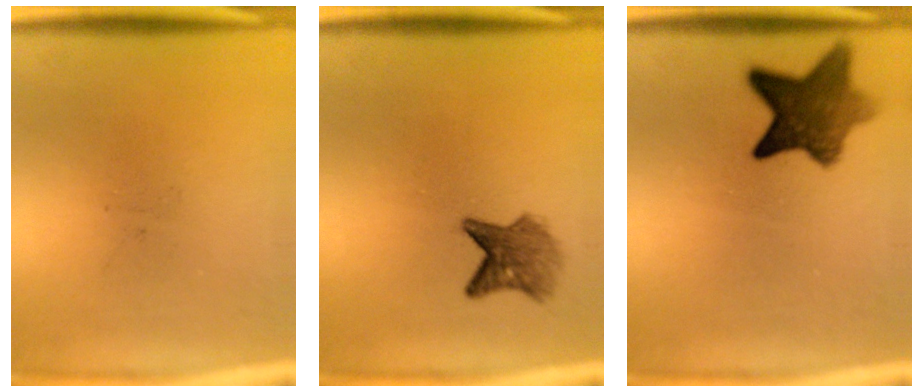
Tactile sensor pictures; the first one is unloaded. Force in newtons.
{"total": 4.2}
{"total": 9.0}